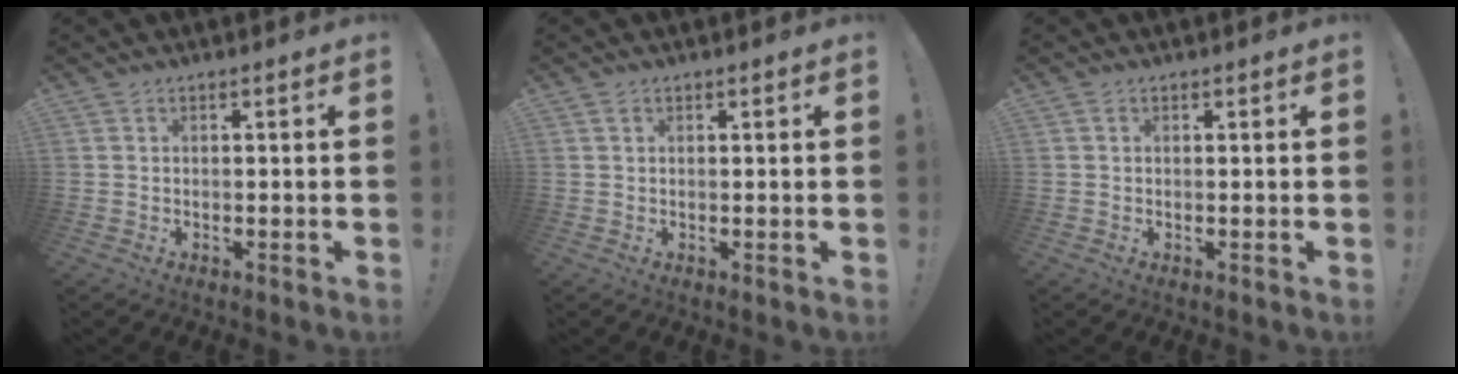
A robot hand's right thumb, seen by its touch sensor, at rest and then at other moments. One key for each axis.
{"total": 1.1, "fx": 0.6, "fy": 0.7, "fz": 0.7, "tx": -0.007, "ty": -0.001, "tz": 0.010}
{"total": 0.6, "fx": 0.3, "fy": 0.3, "fz": 0.4, "tx": -0.003, "ty": -0.002, "tz": 0.005}